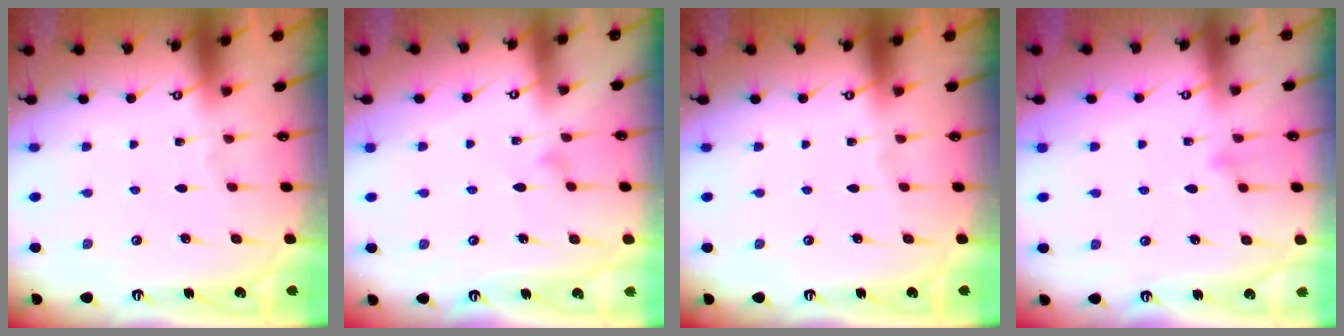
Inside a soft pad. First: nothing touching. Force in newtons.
{"total": 7.3, "press": 7.3, "slide": 0.5}
{"total": 0.0}
{"total": 7.3, "press": 7.2, "slide": 0.6}